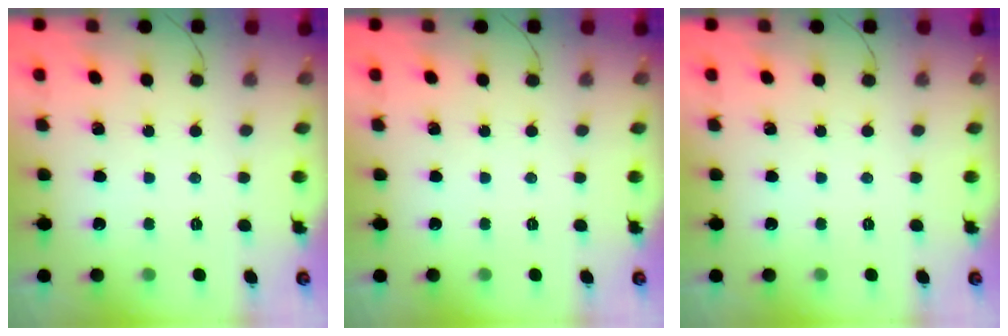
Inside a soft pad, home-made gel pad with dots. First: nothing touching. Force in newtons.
{"total": 0.0}
{"total": 0.0}